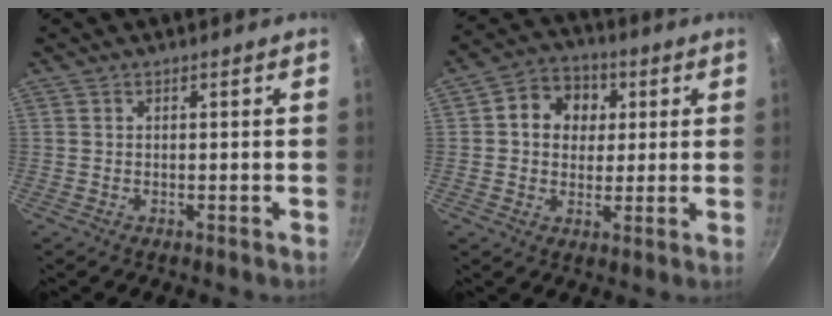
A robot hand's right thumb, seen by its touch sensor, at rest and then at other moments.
{"total": 9.7, "force": [2.4, 8.1, 4.8], "torque": [-0.047, 0.005, 0.024]}